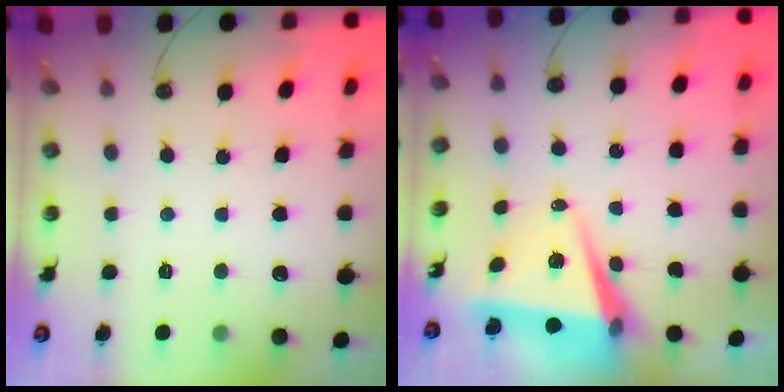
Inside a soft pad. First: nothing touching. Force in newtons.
{"total": 7.7, "press": 6.3, "slide": 4.3}